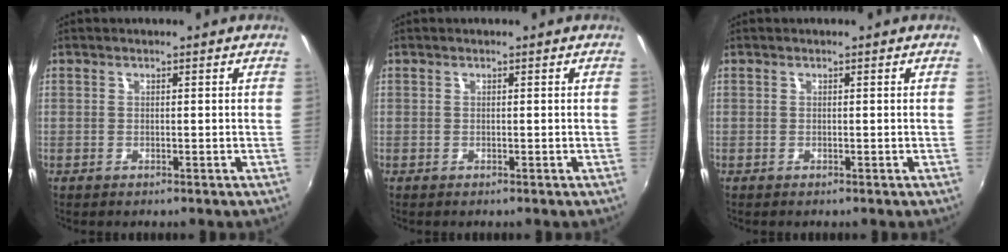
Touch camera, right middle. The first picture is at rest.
{"total": 0.0}
{"total": 0.0}